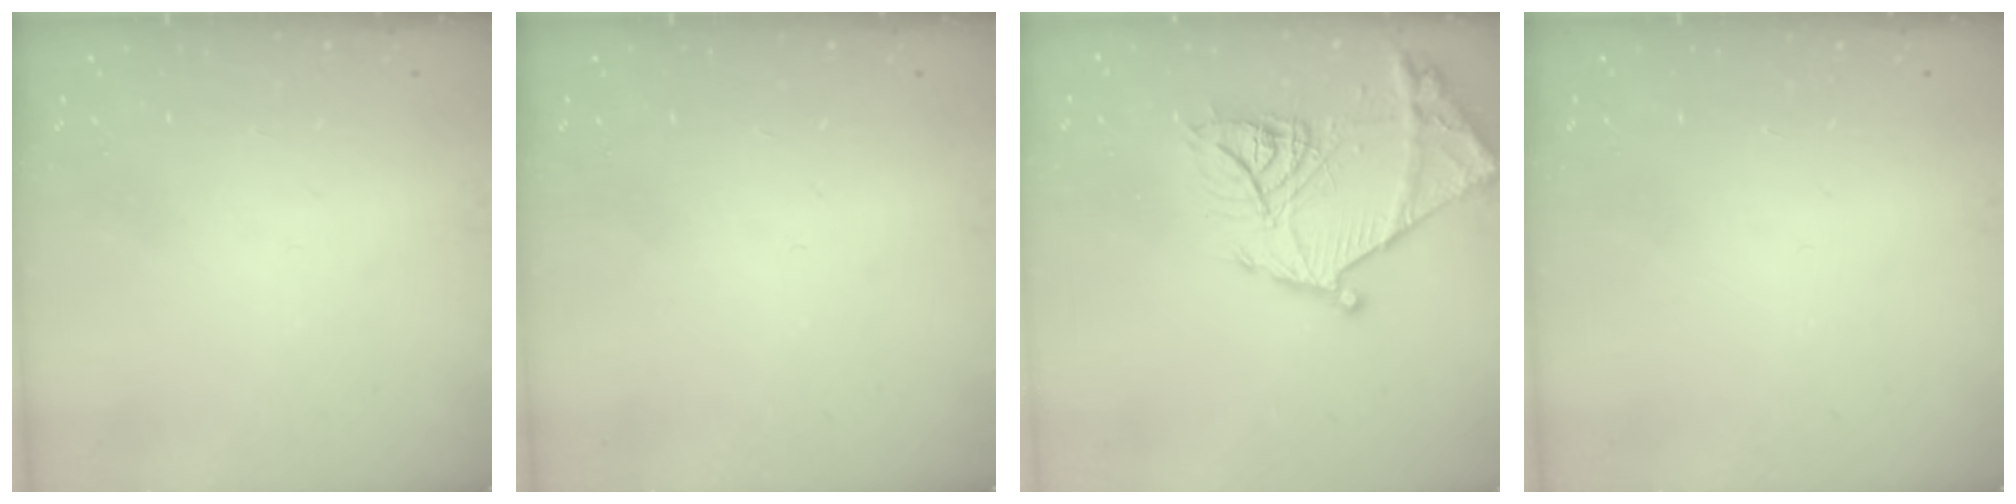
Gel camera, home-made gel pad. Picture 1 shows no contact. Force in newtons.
{"total": 0.0}
{"total": 20.4, "press": 20.3, "slide": 2.0}
{"total": 0.0}